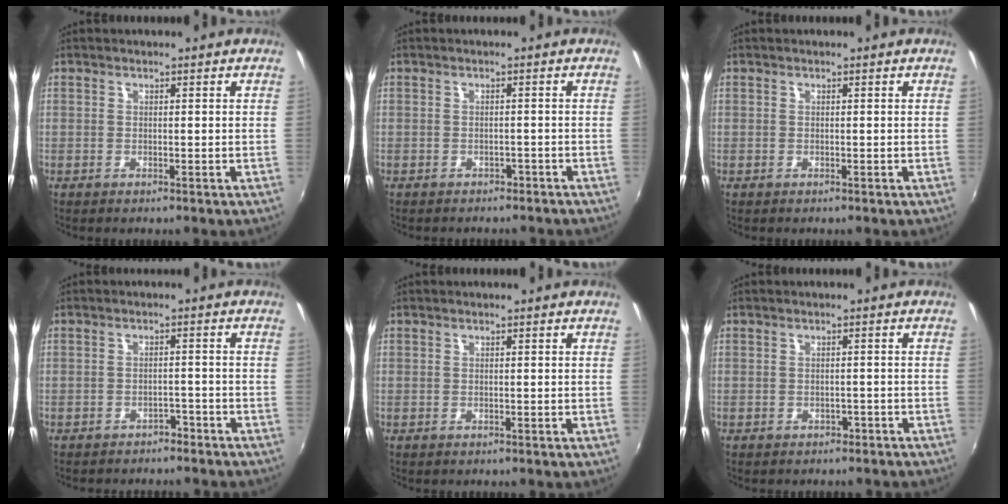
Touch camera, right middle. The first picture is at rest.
{"total": 3.7, "force": [-3.1, 1.7, 0.9], "torque": [-0.015, -0.006, -0.036]}
{"total": 0.0}
{"total": 5.1, "force": [-4.5, 2.2, 1.1], "torque": [-0.031, 0.001, -0.055]}
{"total": 0.0}
{"total": 3.2, "force": [-2.5, 1.7, 0.7], "torque": [-0.012, -0.003, -0.028]}